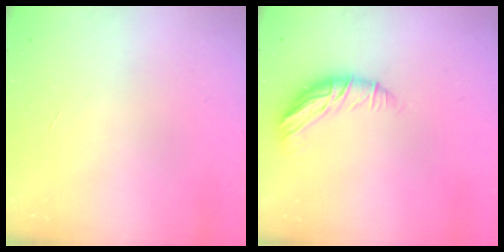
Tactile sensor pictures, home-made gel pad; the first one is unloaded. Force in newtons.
{"total": 10.7, "press": 10.6, "slide": 1.7}